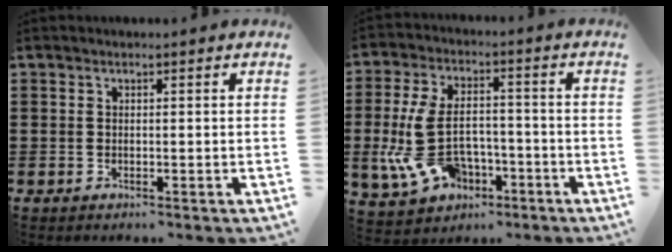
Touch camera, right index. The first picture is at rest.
{"total": 11.1, "force": [-2.6, 6.7, 8.5], "torque": [-0.215, -0.001, -0.052]}